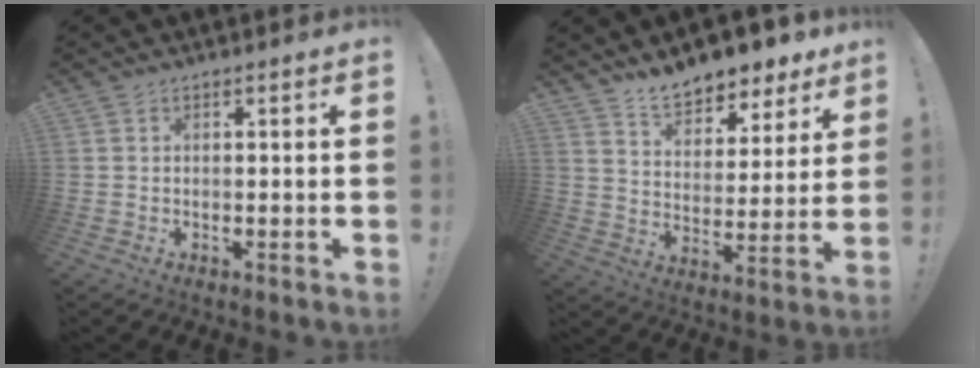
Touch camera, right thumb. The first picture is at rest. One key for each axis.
{"total": 11.0, "fx": 9.8, "fy": 4.1, "fz": 3.2, "tx": -0.055, "ty": -0.078, "tz": 0.178}